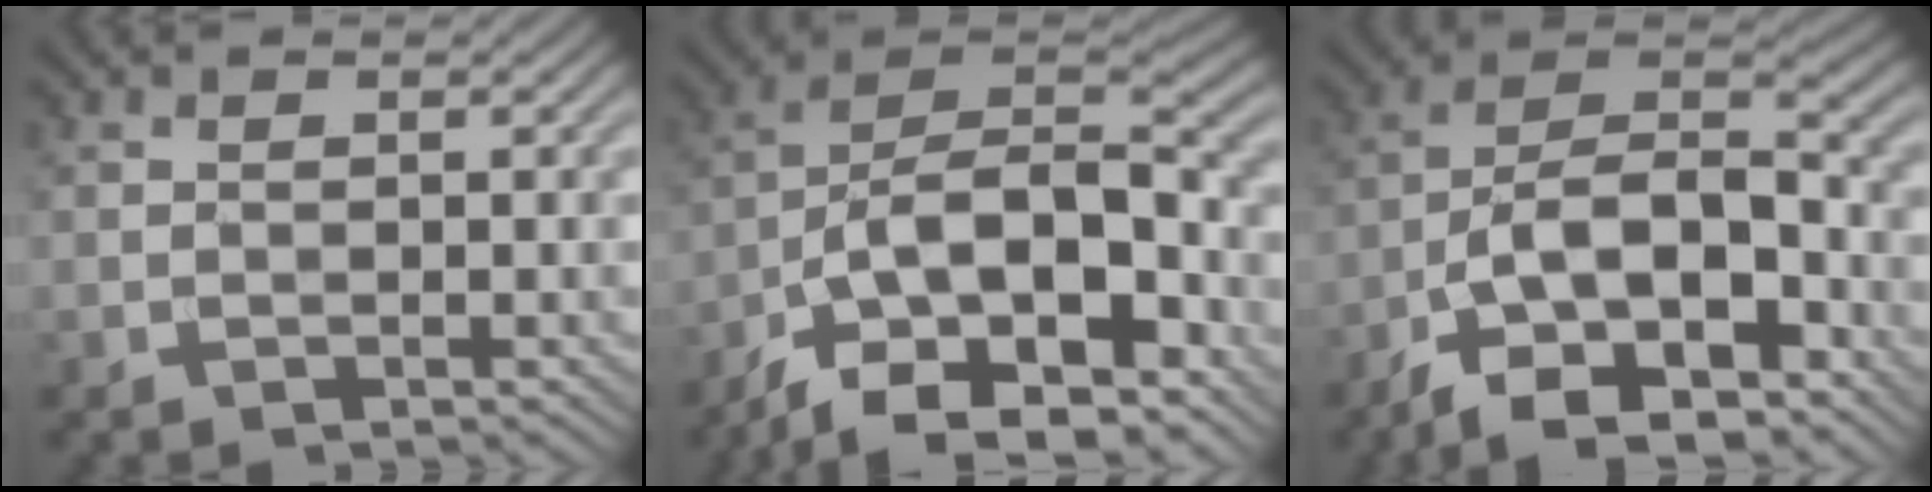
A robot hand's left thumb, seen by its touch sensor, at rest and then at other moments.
{"total": 16.1, "force": [-9.4, 7.3, 10.9], "torque": [-0.195, -0.016, -0.172]}
{"total": 14.2, "force": [-8.0, 5.9, 10.1], "torque": [-0.183, -0.007, -0.154]}